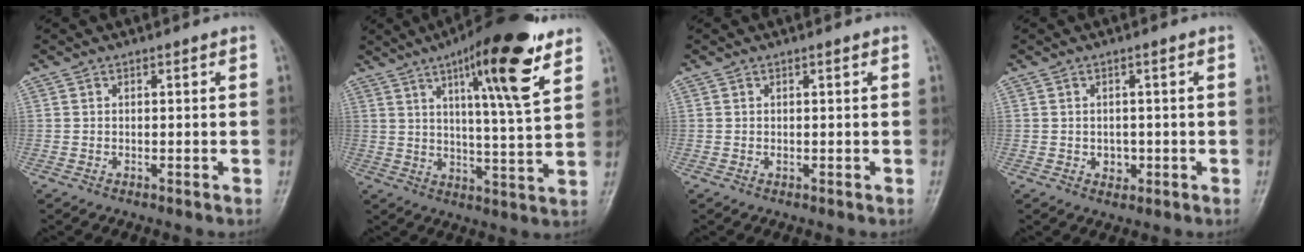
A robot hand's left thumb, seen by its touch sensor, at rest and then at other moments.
{"total": 16.8, "force": [9.2, 2.9, 13.8], "torque": [-0.196, -0.042, 0.139]}
{"total": 0.6, "force": [0.2, 0.2, 0.5], "torque": [-0.007, -0.001, 0.005]}
{"total": 2.2, "force": [-0.4, 1.8, 1.2], "torque": [-0.005, 0.002, -0.002]}